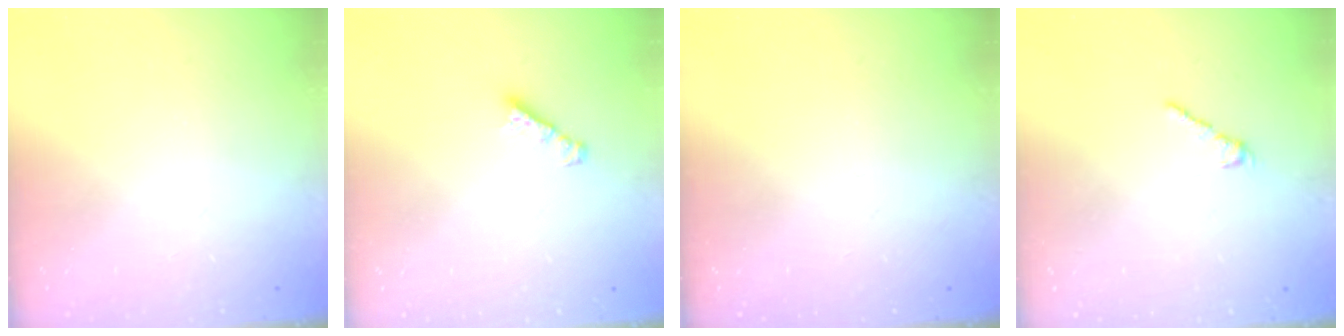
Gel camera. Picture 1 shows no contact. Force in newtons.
{"total": 2.4, "press": 2.4, "slide": 0.1}
{"total": 0.0}
{"total": 2.2, "press": 2.2, "slide": 0.4}